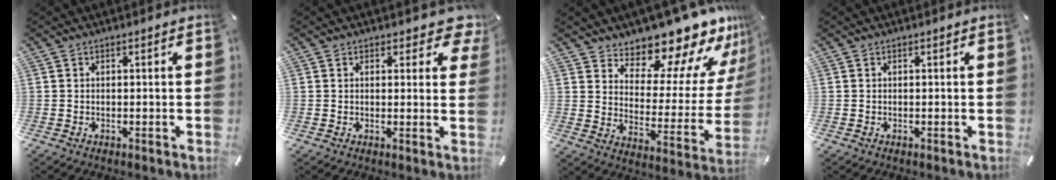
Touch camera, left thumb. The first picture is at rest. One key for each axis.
{"total": 5.0, "fx": 3.0, "fy": 2.8, "fz": 2.8, "tx": -0.023, "ty": -0.016, "tz": 0.046}
{"total": 15.1, "fx": 14.2, "fy": 4.2, "fz": 3.2, "tx": -0.048, "ty": -0.141, "tz": 0.235}
{"total": 0.0}